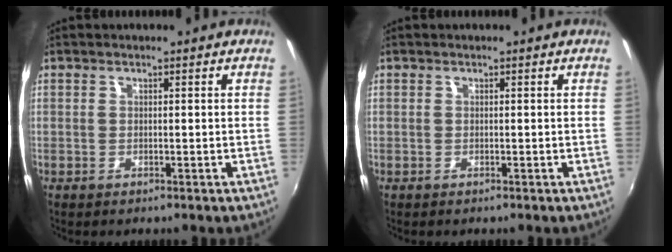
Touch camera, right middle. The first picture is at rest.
{"total": 0.0}